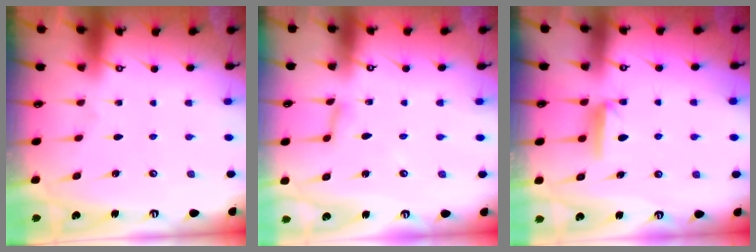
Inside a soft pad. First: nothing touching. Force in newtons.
{"total": 2.8, "press": 2.8, "slide": 0.2}
{"total": 6.8, "press": 6.8, "slide": 0.3}